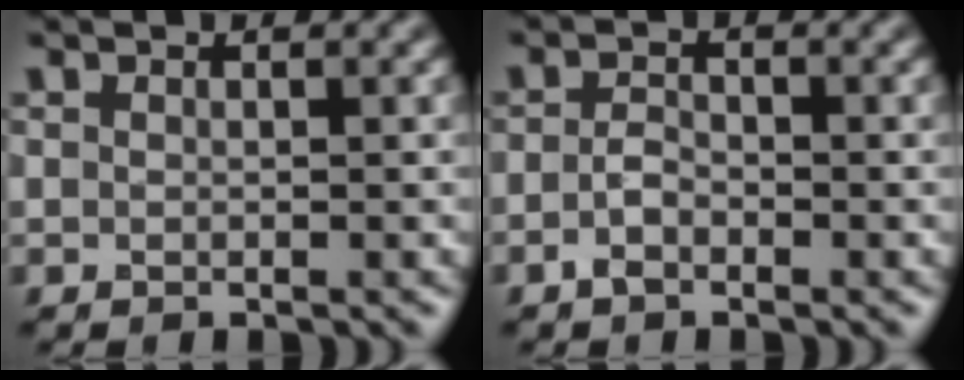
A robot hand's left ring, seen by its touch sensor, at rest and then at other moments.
{"total": 1.7, "force": [-0.9, 0.8, 1.1], "torque": [-0.023, 0.002, -0.021]}